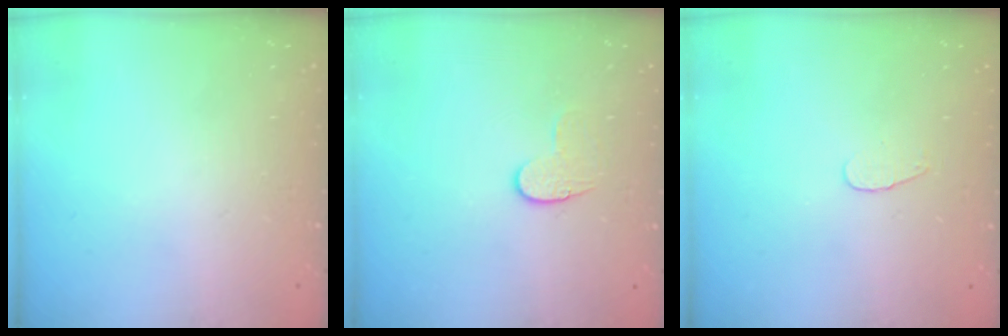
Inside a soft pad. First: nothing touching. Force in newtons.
{"total": 6.8, "press": 6.8, "slide": 0.6}
{"total": 3.1, "press": 3.1, "slide": 0.4}